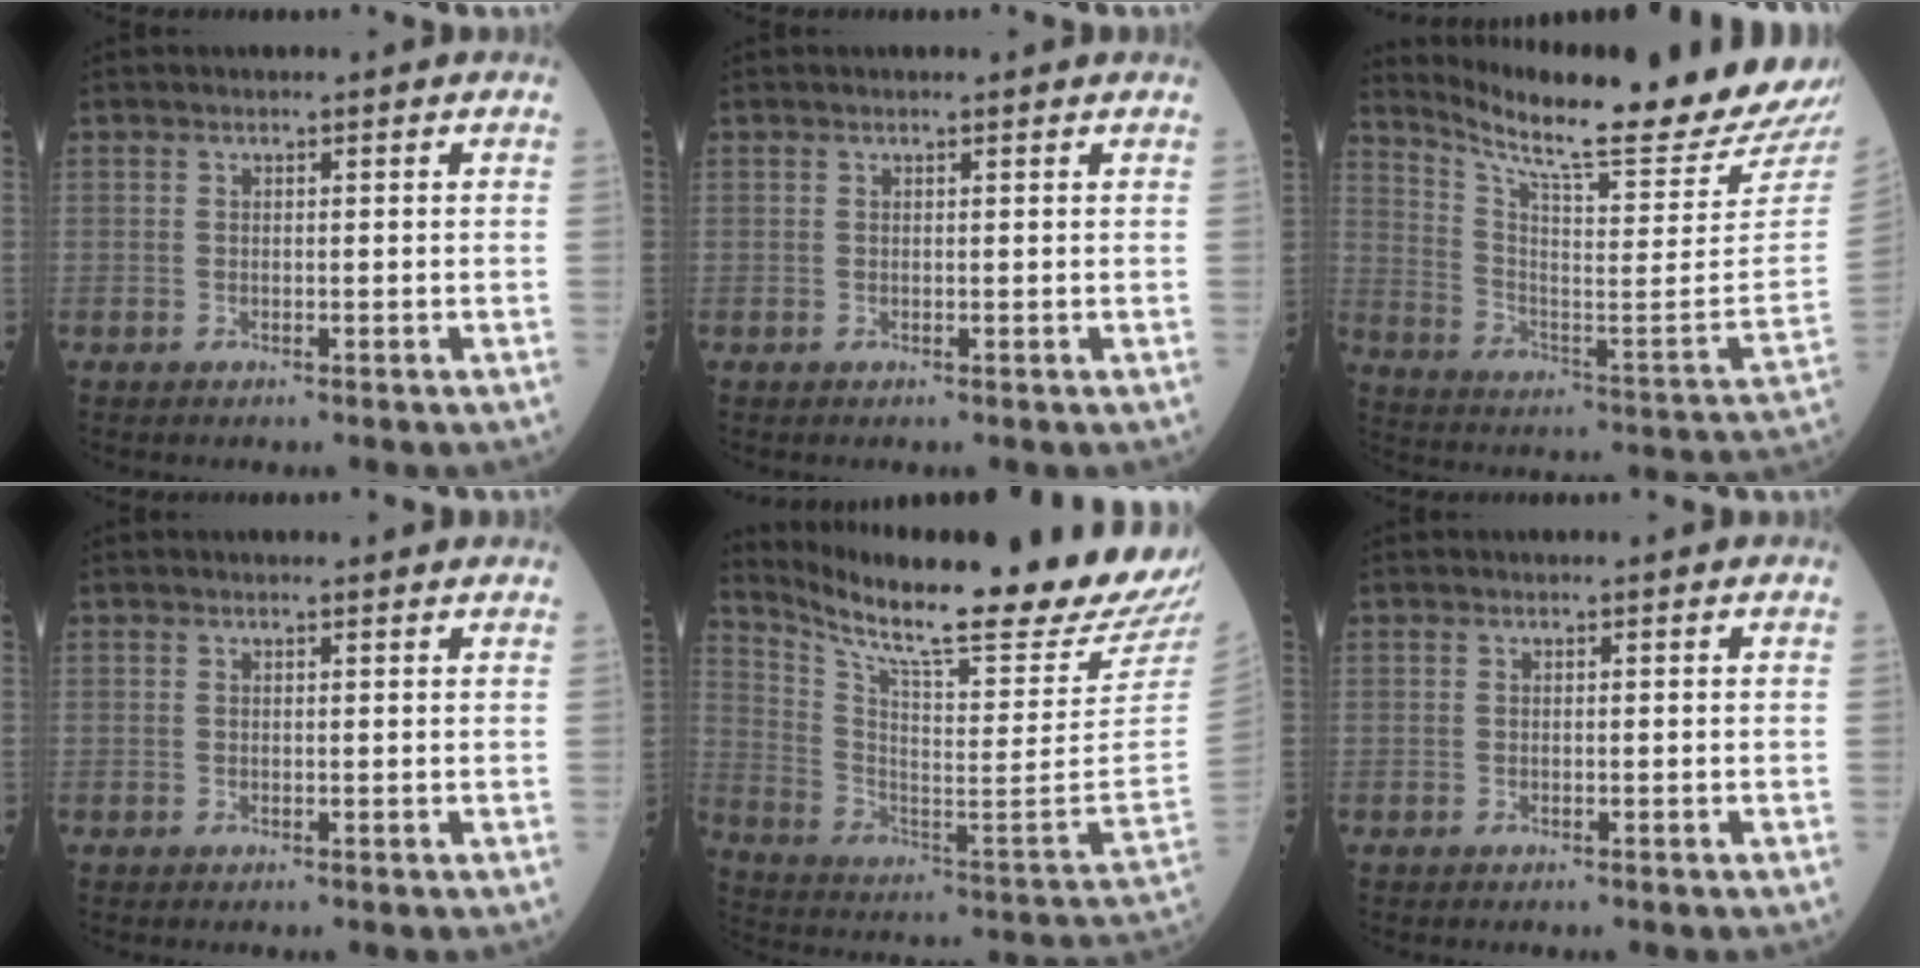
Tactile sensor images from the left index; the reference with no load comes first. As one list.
[{"total": 1.5, "force": [1.4, 0.0, 0.5], "torque": [-0.011, 0.010, 0.018]}, {"total": 23.4, "force": [21.4, -1.5, 9.1], "torque": [-0.173, -0.110, 0.308]}, {"total": 2.3, "force": [2.2, 0.1, 0.8], "torque": [-0.012, 0.012, 0.024]}, {"total": 27.0, "force": [23.9, -0.5, 12.7], "torque": [-0.229, -0.110, 0.345]}, {"total": 0.0}]